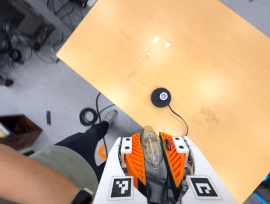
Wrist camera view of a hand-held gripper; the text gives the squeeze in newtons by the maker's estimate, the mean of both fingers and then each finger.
{"total": 20.4, "left": 22.5, "right": 18.2}